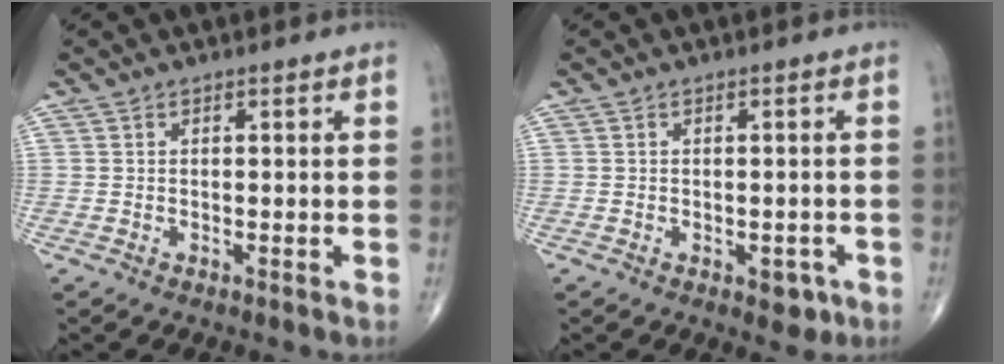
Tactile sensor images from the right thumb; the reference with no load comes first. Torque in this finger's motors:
{"motor_torque": [2.53, 2.49, 0.20, -0.38, -0.01]}